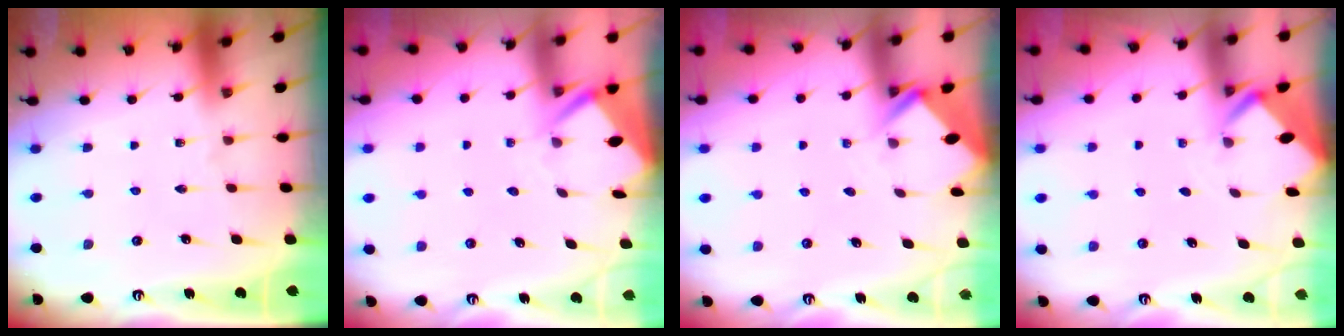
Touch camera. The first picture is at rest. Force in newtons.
{"total": 3.3, "press": 3.3, "slide": 0.3}
{"total": 2.7, "press": 2.7, "slide": 0.2}
{"total": 2.4, "press": 2.4, "slide": 0.2}